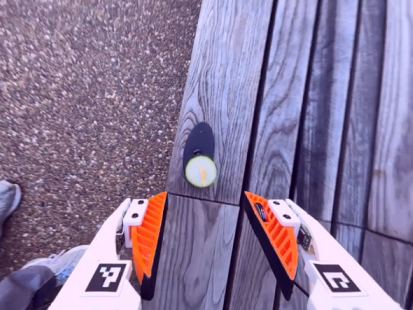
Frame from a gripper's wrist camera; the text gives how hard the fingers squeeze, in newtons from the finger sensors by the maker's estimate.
{"total": 0.6, "left": 0.4, "right": 0.8}